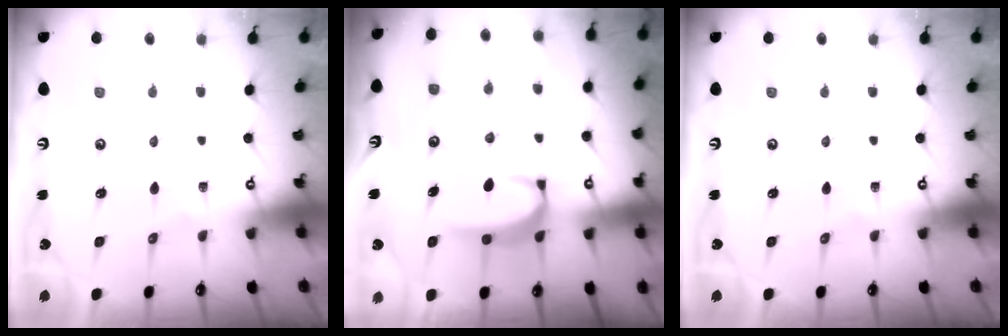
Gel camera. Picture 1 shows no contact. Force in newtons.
{"total": 2.7, "press": 2.7, "slide": 0.5}
{"total": 0.0}